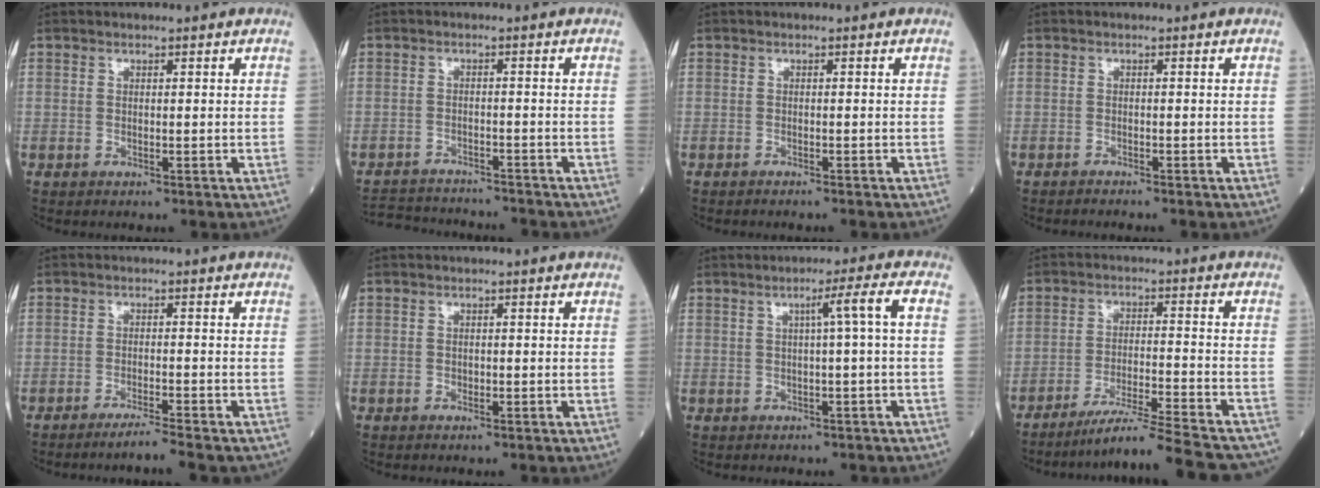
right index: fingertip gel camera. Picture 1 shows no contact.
{"total": 9.4, "force": [-9.1, 1.3, 1.8], "torque": [-0.030, 0.002, -0.133]}
{"total": 2.0, "force": [-1.9, 0.0, 0.9], "torque": [-0.013, -0.001, -0.020]}
{"total": 1.9, "force": [-1.7, -0.1, 0.6], "torque": [-0.010, -0.001, -0.021]}
{"total": 5.0, "force": [-4.2, -0.3, 2.6], "torque": [-0.032, -0.007, -0.061]}
{"total": 0.8, "force": [-0.3, 0.6, 0.5], "torque": [-0.008, 0.001, -0.004]}
{"total": 4.0, "force": [0.3, -1.0, 3.9], "torque": [-0.063, 0.010, 0.007]}
{"total": 17.7, "force": [-16.3, -0.1, 7.0], "torque": [-0.082, -0.025, -0.234]}